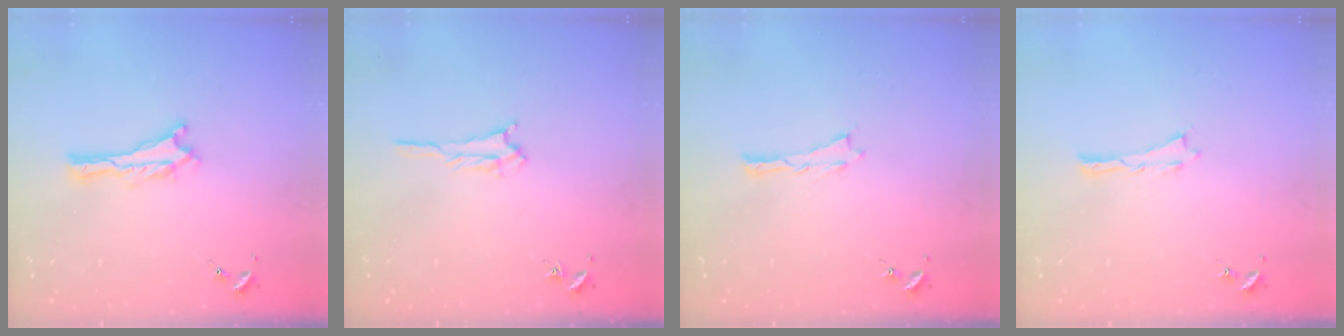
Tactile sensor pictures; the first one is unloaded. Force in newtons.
{"total": 1.6, "press": 1.6, "slide": 0.3}
{"total": 0.0}
{"total": 0.0}